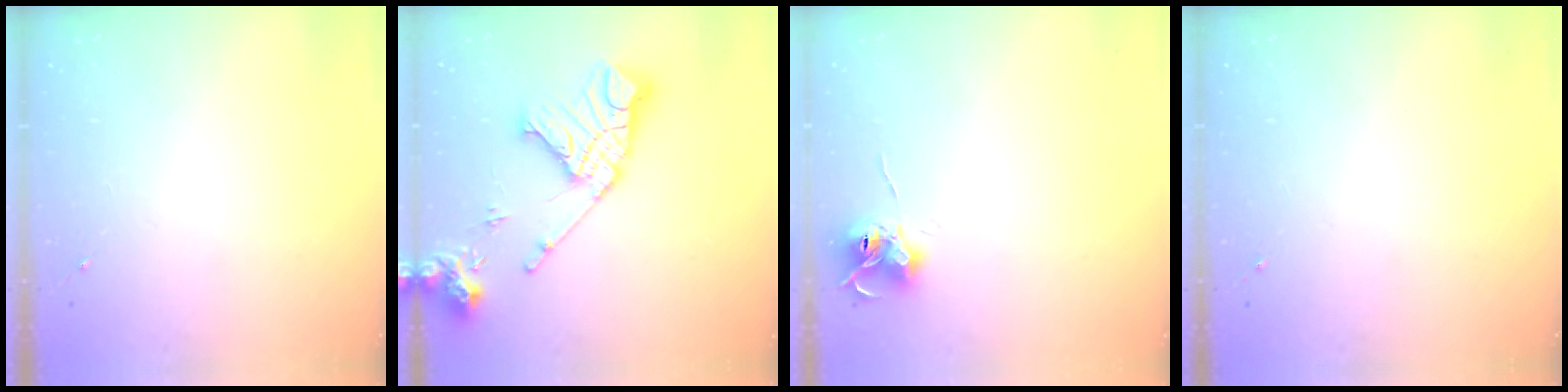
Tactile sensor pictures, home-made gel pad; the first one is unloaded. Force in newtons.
{"total": 19.0, "press": 18.8, "slide": 2.3}
{"total": 8.7, "press": 8.7, "slide": 0.4}
{"total": 0.0}